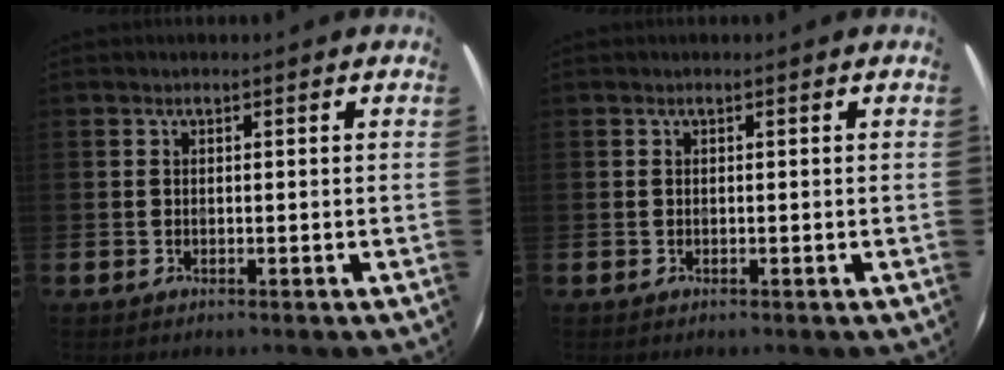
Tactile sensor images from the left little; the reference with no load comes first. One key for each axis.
{"total": 0.0}